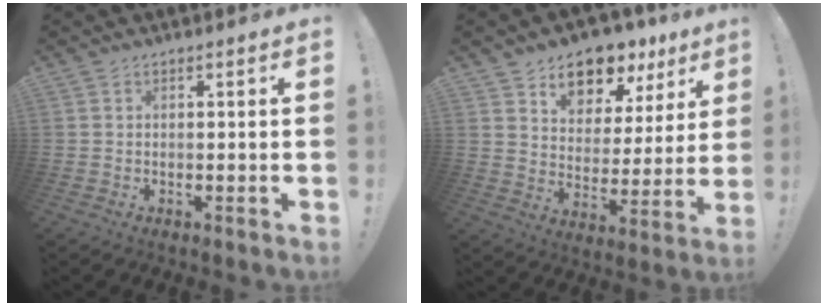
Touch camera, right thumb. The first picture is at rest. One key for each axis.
{"total": 11.6, "fx": 8.7, "fy": 6.5, "fz": 3.9, "tx": -0.049, "ty": -0.071, "tz": 0.157}